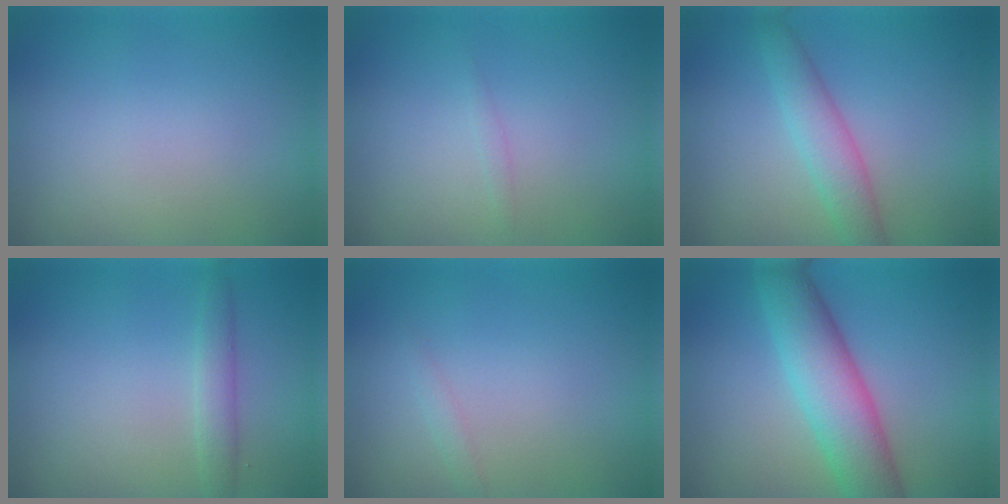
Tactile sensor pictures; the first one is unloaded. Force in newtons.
{"total": 0.6, "press": 0.6, "slide": 0.1}
{"total": 3.2, "press": 3.2, "slide": 0.1}
{"total": 1.9, "press": 1.9, "slide": 0.0}
{"total": 0.7, "press": 0.7, "slide": 0.1}
{"total": 6.9, "press": 6.9, "slide": 0.1}